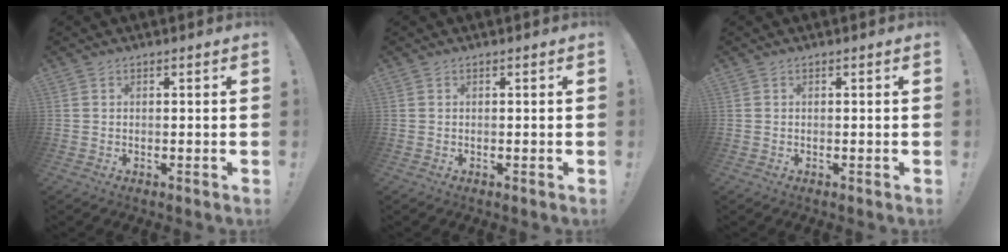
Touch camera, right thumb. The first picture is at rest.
{"total": 0.0}
{"total": 0.0}